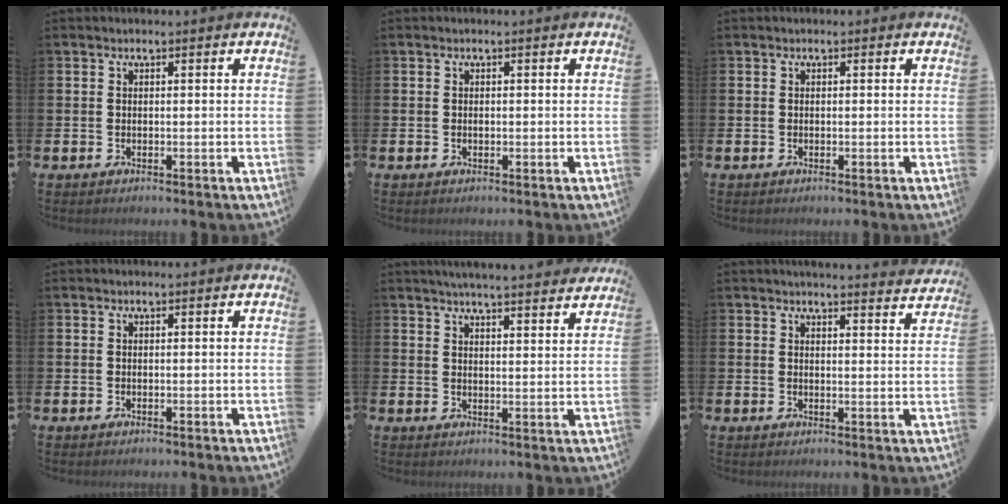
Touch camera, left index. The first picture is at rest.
{"total": 0.0}
{"total": 0.0}
{"total": 0.0}
{"total": 4.7, "force": [4.6, -0.3, 0.8], "torque": [-0.027, -0.024, 0.083]}
{"total": 3.5, "force": [3.5, -0.2, 0.0], "torque": [0.001, -0.024, 0.060]}